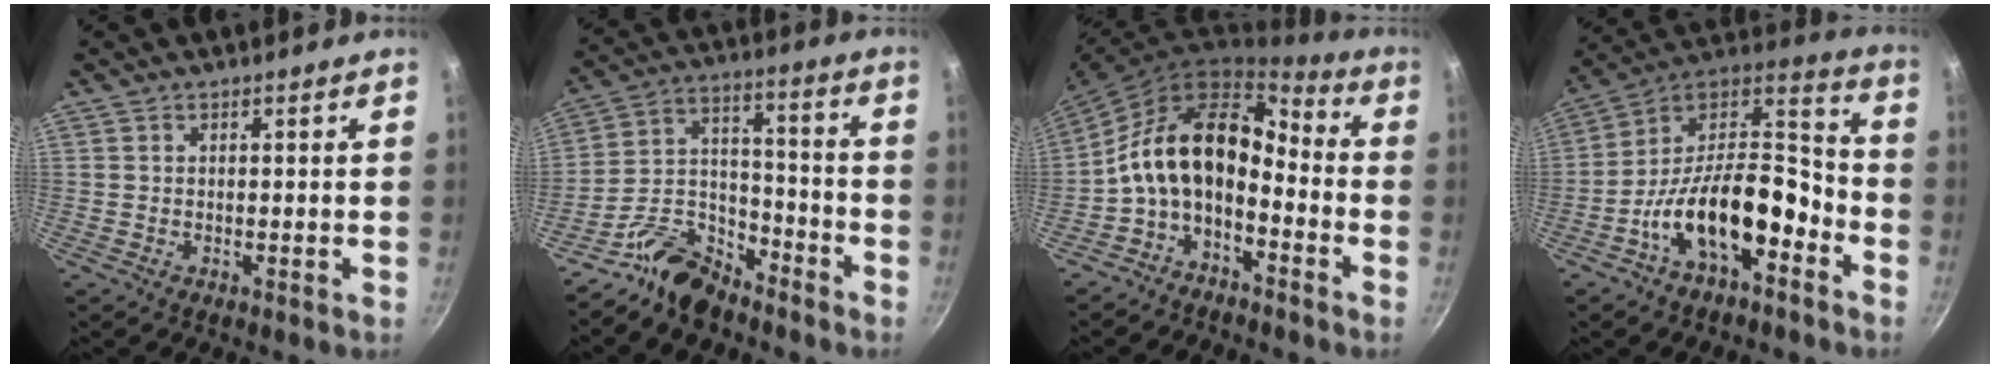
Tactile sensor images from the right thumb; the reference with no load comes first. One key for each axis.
{"total": 11.6, "fx": -9.2, "fy": 5.6, "fz": 4.3, "tx": -0.056, "ty": 0.100, "tz": -0.179}
{"total": 14.5, "fx": -4.1, "fy": 8.8, "fz": 10.7, "tx": -0.172, "ty": 0.078, "tz": -0.092}
{"total": 19.4, "fx": -8.3, "fy": 9.4, "fz": 14.8, "tx": -0.216, "ty": 0.076, "tz": -0.156}